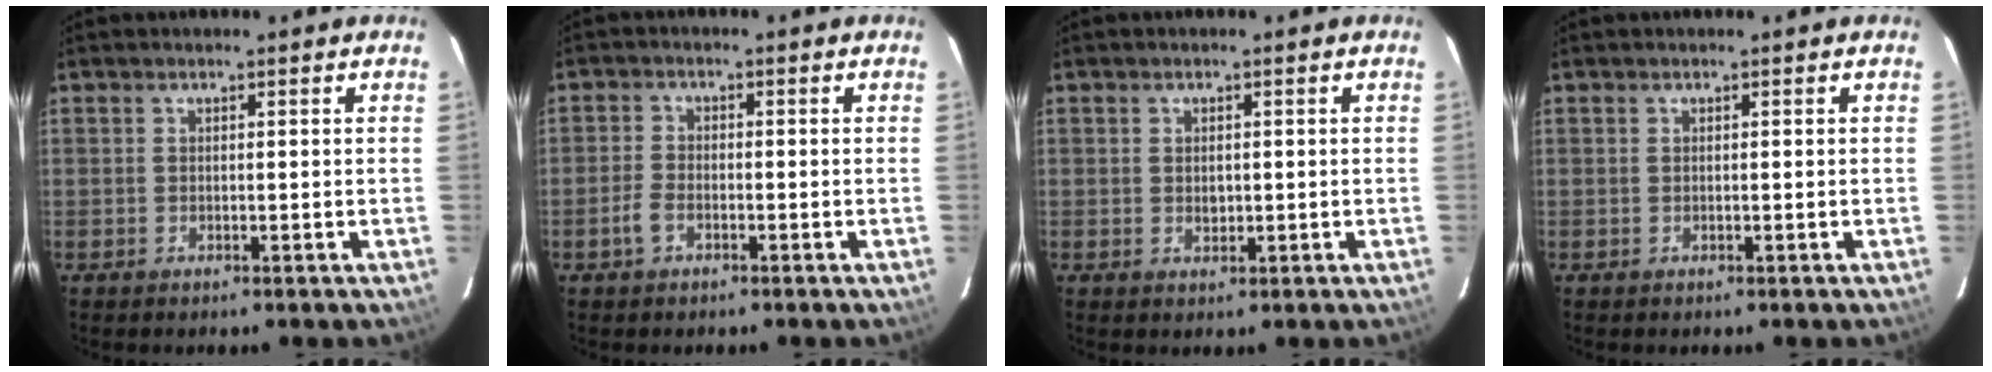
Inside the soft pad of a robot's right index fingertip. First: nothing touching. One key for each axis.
{"total": 2.8, "fx": -1.6, "fy": 1.5, "fz": 1.7, "tx": -0.048, "ty": 0.004, "tz": -0.034}
{"total": 1.6, "fx": 0.0, "fy": 1.3, "fz": 1.1, "tx": -0.016, "ty": 0.001, "tz": 0.002}
{"total": 0.0}